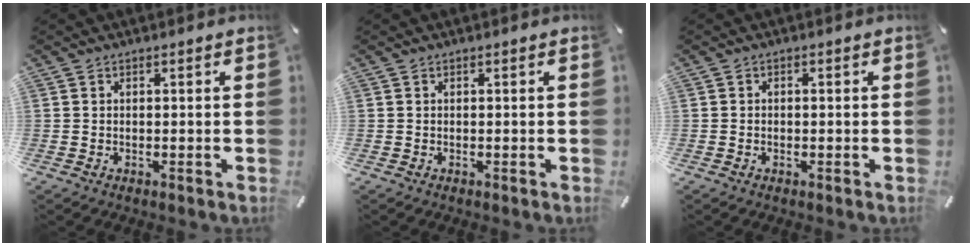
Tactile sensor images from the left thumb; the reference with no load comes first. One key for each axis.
{"total": 0.0}
{"total": 0.6, "fx": -0.4, "fy": 0.3, "fz": 0.2, "tx": -0.004, "ty": 0.001, "tz": -0.008}